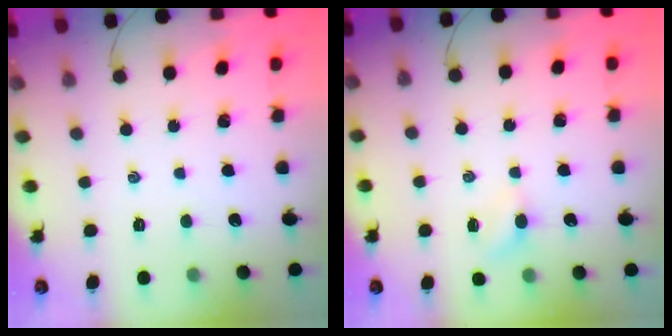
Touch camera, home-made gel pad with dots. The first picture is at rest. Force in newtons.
{"total": 3.0, "press": 2.8, "slide": 0.9}